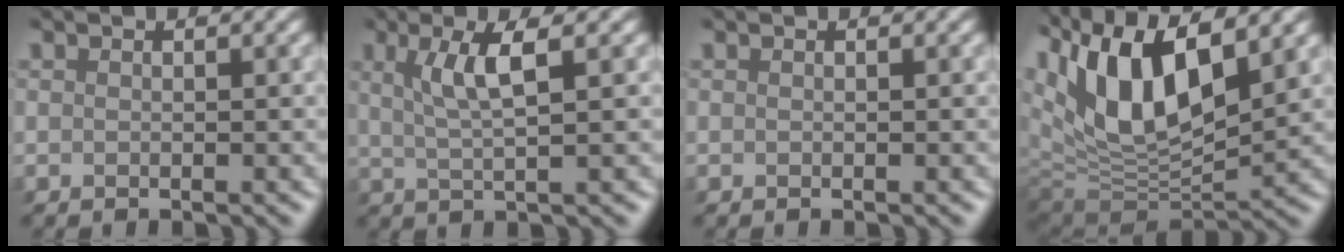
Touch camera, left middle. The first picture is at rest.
{"total": 3.4, "force": [1.4, 0.4, 3.1], "torque": [-0.052, 0.007, 0.026]}
{"total": 0.0}
{"total": 12.9, "force": [5.5, 5.9, 10.0], "torque": [-0.194, 0.009, 0.101]}